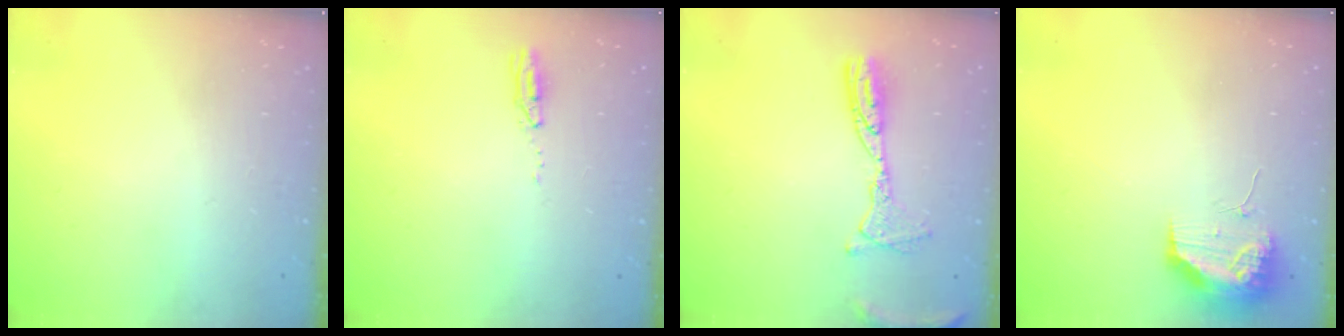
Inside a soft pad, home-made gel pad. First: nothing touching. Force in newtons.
{"total": 3.7, "press": 3.5, "slide": 1.3}
{"total": 11.6, "press": 11.5, "slide": 1.1}
{"total": 11.0, "press": 10.9, "slide": 1.4}